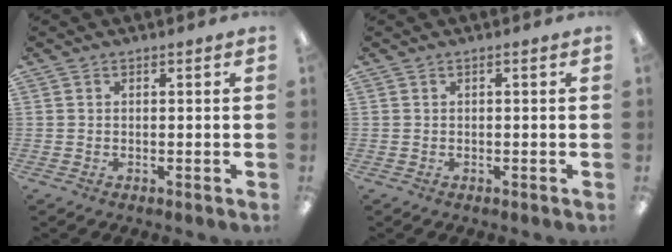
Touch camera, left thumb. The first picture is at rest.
{"total": 0.0}